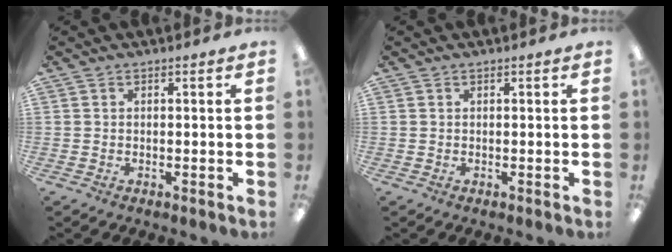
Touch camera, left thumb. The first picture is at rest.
{"total": 0.0}